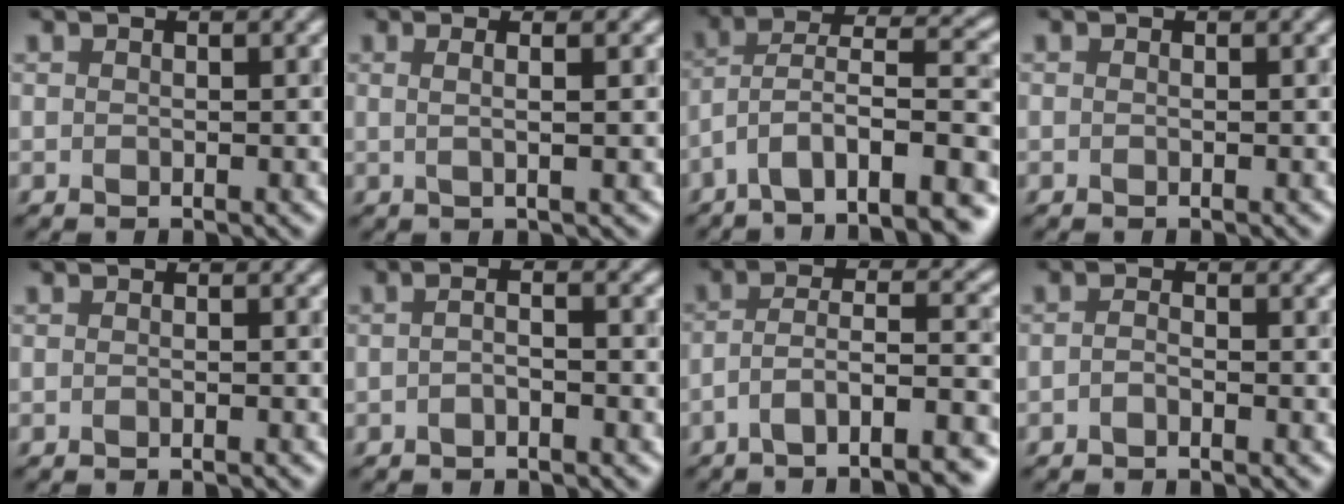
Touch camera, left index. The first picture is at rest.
{"total": 2.6, "force": [0.8, 0.9, 2.3], "torque": [-0.027, 0.015, -0.007]}
{"total": 10.1, "force": [-5.3, 3.3, 8.0], "torque": [-0.133, 0.018, -0.080]}
{"total": 0.0}
{"total": 0.8, "force": [-0.7, 0.1, 0.3], "torque": [0.003, -0.008, -0.013]}
{"total": 1.3, "force": [-0.9, 0.1, 0.9], "torque": [-0.021, -0.001, -0.011]}
{"total": 8.3, "force": [-5.0, 2.1, 6.3], "torque": [-0.100, 0.007, -0.066]}
{"total": 1.1, "force": [-1.1, -0.2, -0.2], "torque": [-0.007, 0.000, -0.010]}